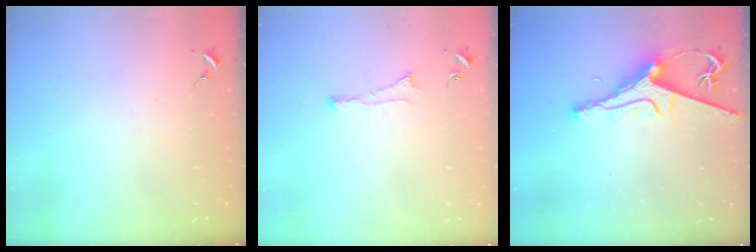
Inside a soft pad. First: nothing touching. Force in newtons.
{"total": 3.1, "press": 3.1, "slide": 0.5}
{"total": 9.2, "press": 9.1, "slide": 1.2}